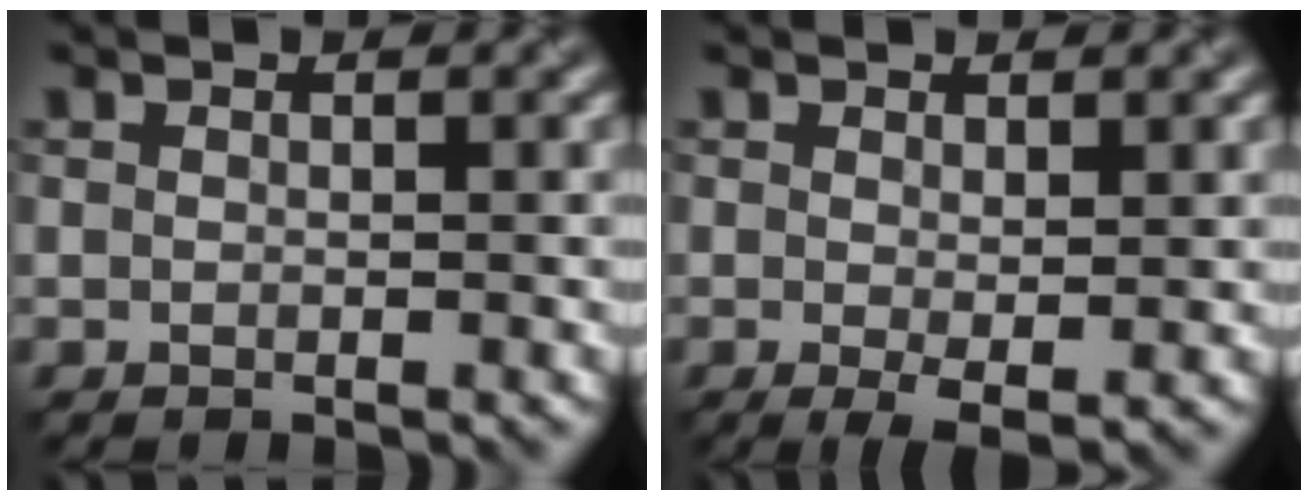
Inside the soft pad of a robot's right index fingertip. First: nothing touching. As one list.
[{"total": 2.0, "force": [0.0, 0.5, 1.9], "torque": [-0.033, -0.008, 0.003]}]